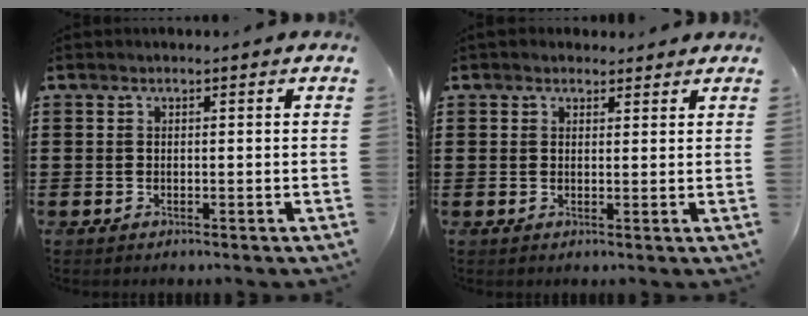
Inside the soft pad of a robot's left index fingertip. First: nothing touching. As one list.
[{"total": 1.7, "force": [1.5, 0.7, 0.2], "torque": [-0.007, 0.005, 0.030]}]